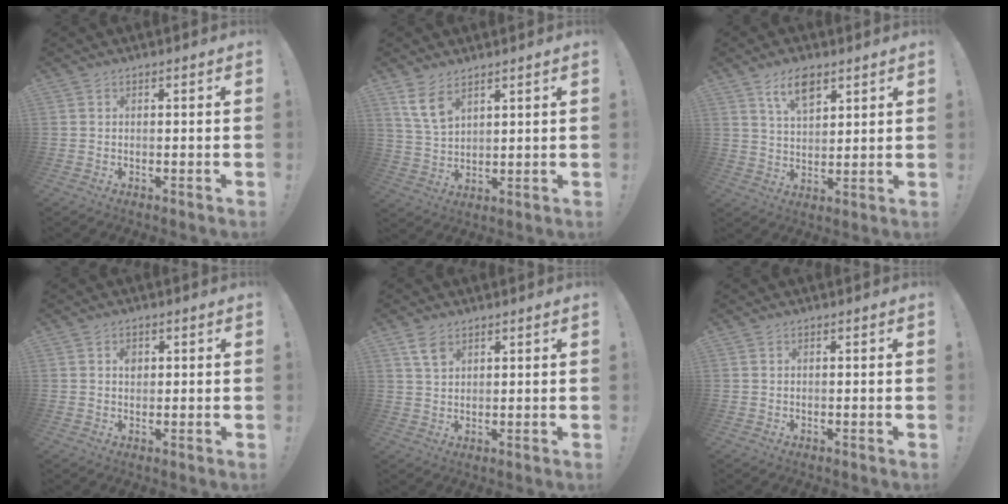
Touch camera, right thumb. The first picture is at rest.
{"total": 7.8, "force": [5.0, 3.7, 4.6], "torque": [-0.080, -0.018, 0.095]}
{"total": 8.7, "force": [5.1, 4.4, 5.6], "torque": [-0.095, -0.011, 0.092]}
{"total": 2.0, "force": [0.6, 1.6, 1.1], "torque": [0.001, -0.006, 0.004]}
{"total": 5.1, "force": [3.1, 2.9, 2.8], "torque": [-0.043, -0.012, 0.059]}
{"total": 0.0}